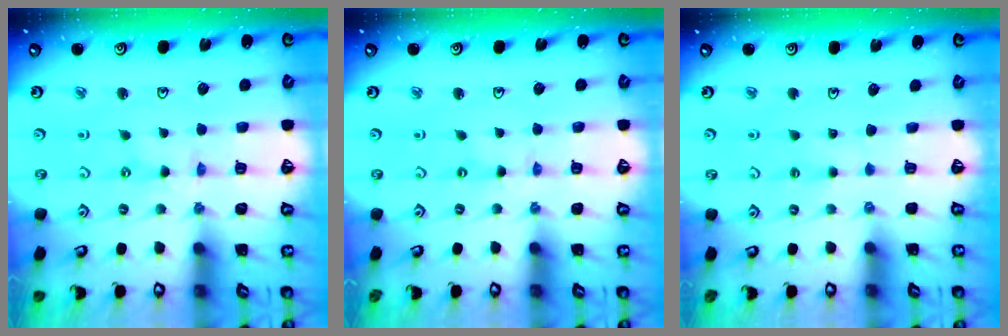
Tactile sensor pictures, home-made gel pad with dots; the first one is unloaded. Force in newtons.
{"total": 0.0}
{"total": 1.8, "press": 1.7, "slide": 0.4}